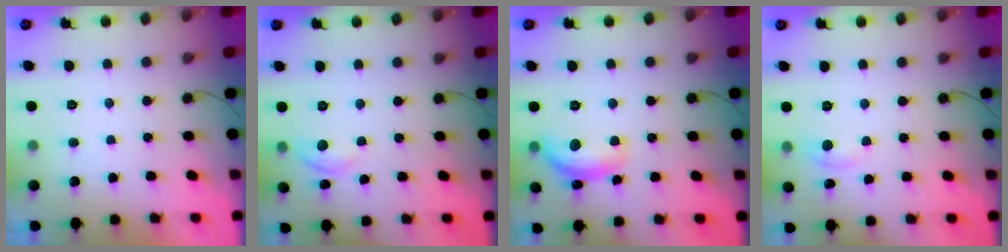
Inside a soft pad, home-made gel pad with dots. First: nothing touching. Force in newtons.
{"total": 5.3, "press": 5.2, "slide": 0.6}
{"total": 12.4, "press": 12.4, "slide": 0.7}
{"total": 3.3, "press": 3.3, "slide": 0.4}